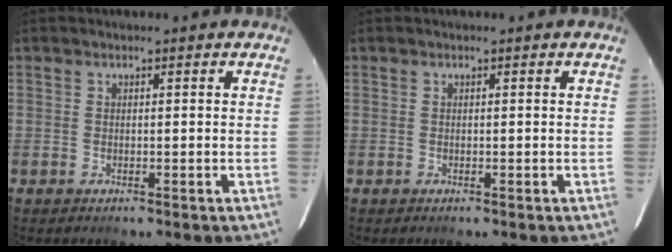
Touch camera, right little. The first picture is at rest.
{"total": 0.0}